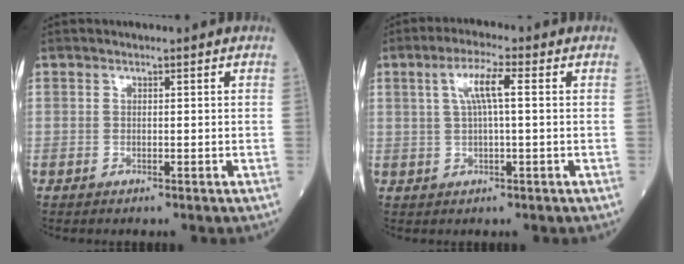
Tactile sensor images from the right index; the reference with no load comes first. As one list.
[{"total": 5.2, "force": [1.2, 0.6, 5.0], "torque": [-0.100, 0.015, 0.025]}]